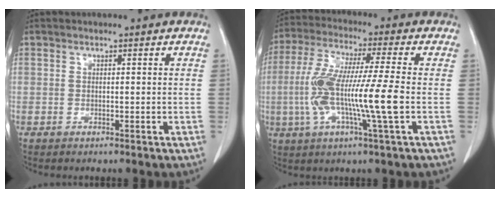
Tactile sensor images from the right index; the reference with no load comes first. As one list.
[{"total": 13.6, "force": [-2.1, -0.2, 13.4], "torque": [-0.268, -0.006, -0.047]}]